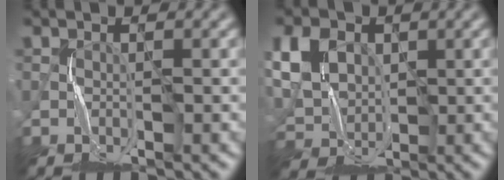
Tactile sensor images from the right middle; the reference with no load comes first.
{"total": 7.1, "force": [2.1, 5.3, 4.4], "torque": [-0.118, 0.016, 0.031]}